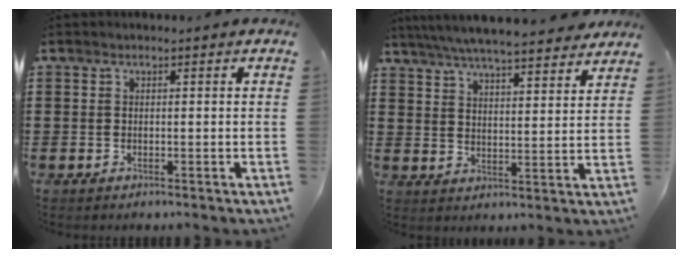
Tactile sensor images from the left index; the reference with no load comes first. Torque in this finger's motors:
{"motor_torque": [1.20, -0.94, 0.54, 0.21]}